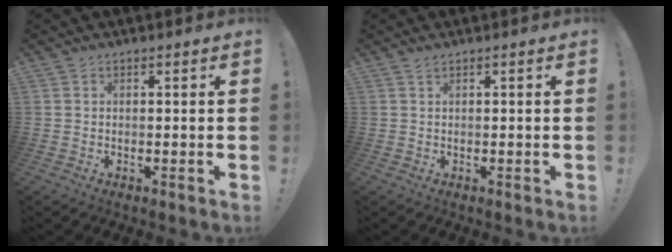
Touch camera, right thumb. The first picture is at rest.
{"total": 0.9, "force": [0.8, 0.1, 0.3], "torque": [-0.006, 0.002, 0.015]}